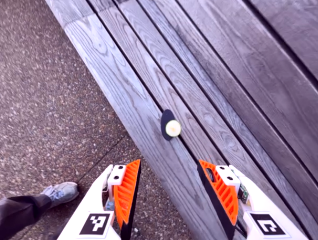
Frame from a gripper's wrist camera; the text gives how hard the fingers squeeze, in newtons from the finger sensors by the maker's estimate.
{"total": 0.0}